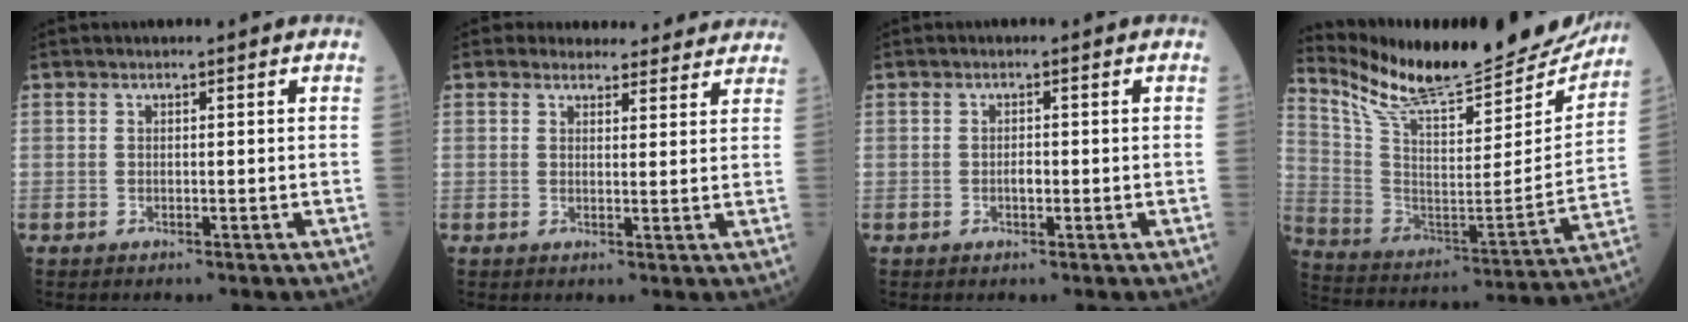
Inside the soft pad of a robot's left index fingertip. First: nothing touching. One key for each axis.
{"total": 8.9, "fx": 8.3, "fy": 3.3, "fz": 0.5, "tx": 0.029, "ty": 0.007, "tz": 0.072}
{"total": 1.2, "fx": -0.7, "fy": 0.5, "fz": 0.9, "tx": -0.018, "ty": -0.003, "tz": -0.013}
{"total": 25.3, "fx": 23.2, "fy": 4.1, "fz": 9.3, "tx": -0.170, "ty": -0.074, "tz": 0.345}